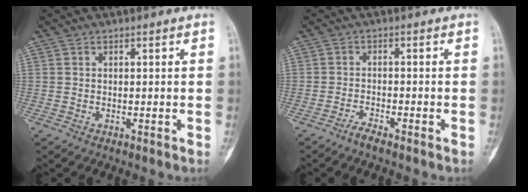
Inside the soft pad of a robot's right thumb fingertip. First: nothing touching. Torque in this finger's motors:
{"motor_torque": [0.47, 0.29, -0.04, -0.21, 0.03]}